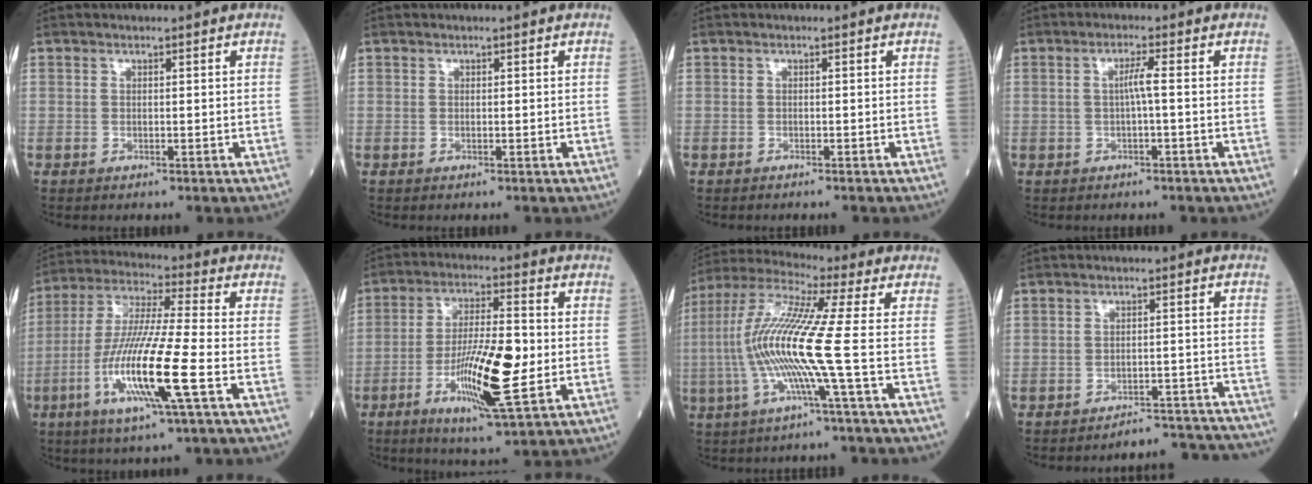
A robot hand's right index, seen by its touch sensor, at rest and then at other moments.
{"total": 0.0}
{"total": 0.8, "force": [-0.8, 0.0, 0.2], "torque": [-0.001, 0.000, -0.013]}
{"total": 2.4, "force": [-0.1, -0.4, 2.4], "torque": [-0.044, 0.003, -0.002]}
{"total": 15.5, "force": [-5.1, 0.1, 14.7], "torque": [-0.301, -0.017, -0.101]}
{"total": 13.4, "force": [-3.0, 1.9, 12.9], "torque": [-0.235, -0.008, -0.052]}
{"total": 13.2, "force": [-2.3, -1.3, 12.9], "torque": [-0.268, 0.002, -0.060]}
{"total": 13.2, "force": [-13.2, 0.5, 0.5], "torque": [0.028, 0.028, -0.156]}